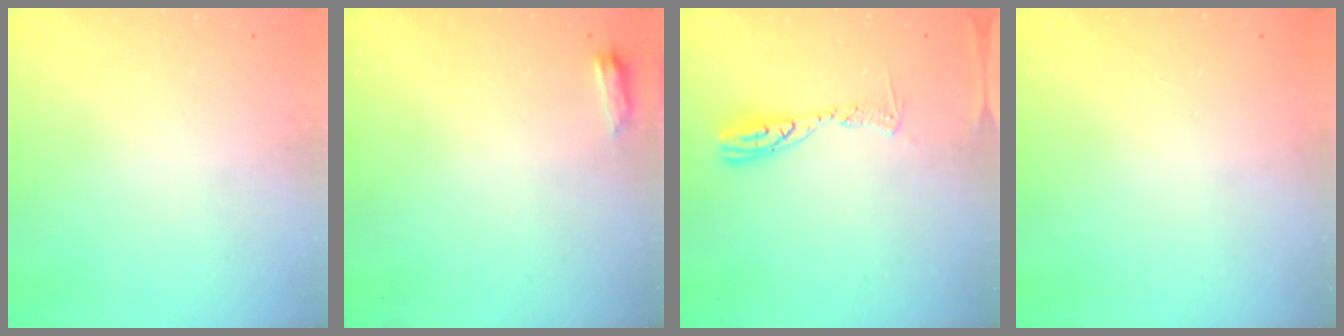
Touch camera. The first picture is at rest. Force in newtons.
{"total": 3.3, "press": 3.2, "slide": 0.5}
{"total": 8.8, "press": 8.8, "slide": 0.9}
{"total": 0.0}